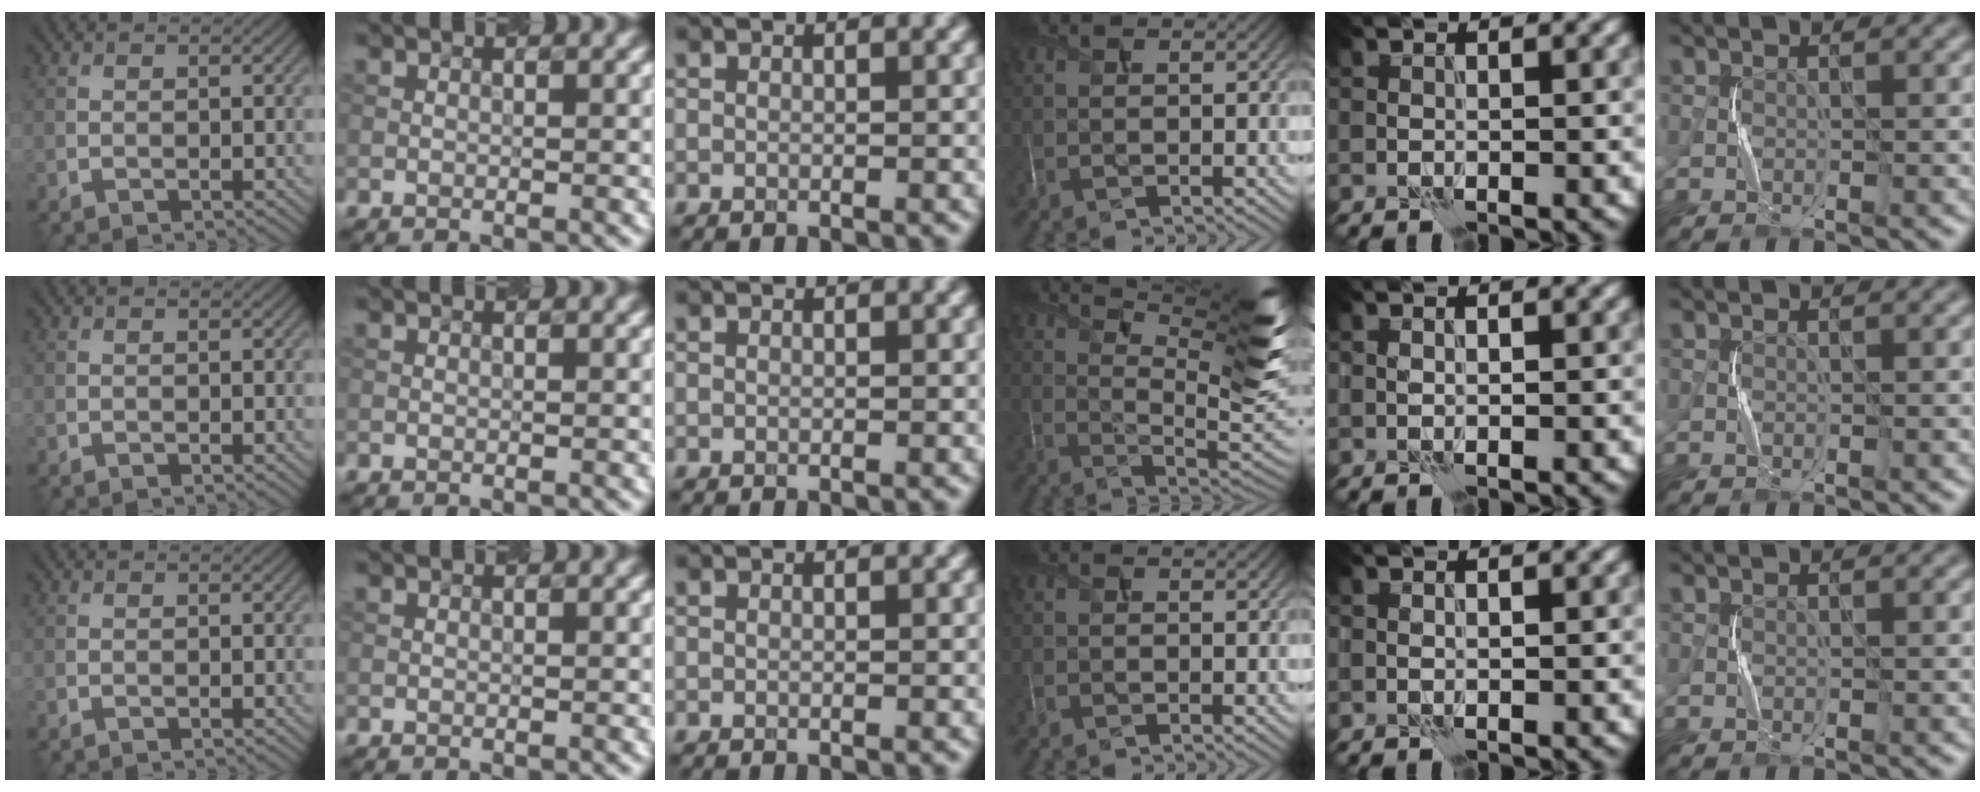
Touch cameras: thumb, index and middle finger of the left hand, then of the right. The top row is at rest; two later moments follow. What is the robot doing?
{"motion": "squeeze", "object": "paper clamp"}